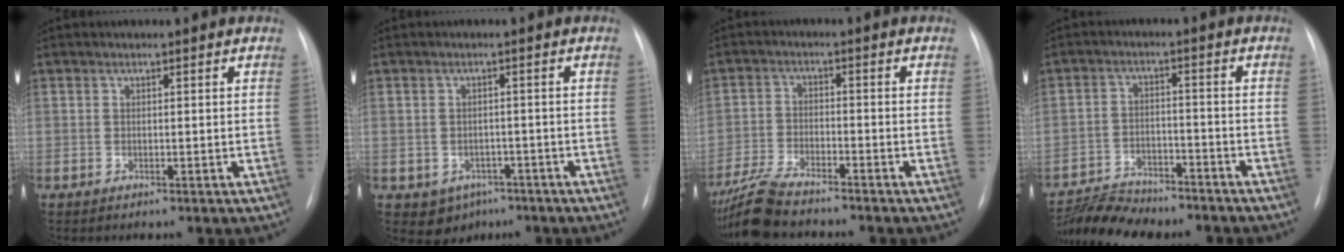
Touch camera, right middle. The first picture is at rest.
{"total": 4.7, "force": [-2.5, 3.7, 1.3], "torque": [-0.015, 0.008, -0.025]}
{"total": 8.3, "force": [-7.6, 0.9, 3.3], "torque": [-0.066, -0.016, -0.136]}
{"total": 9.6, "force": [-9.0, 2.3, 2.3], "torque": [-0.040, 0.002, -0.146]}